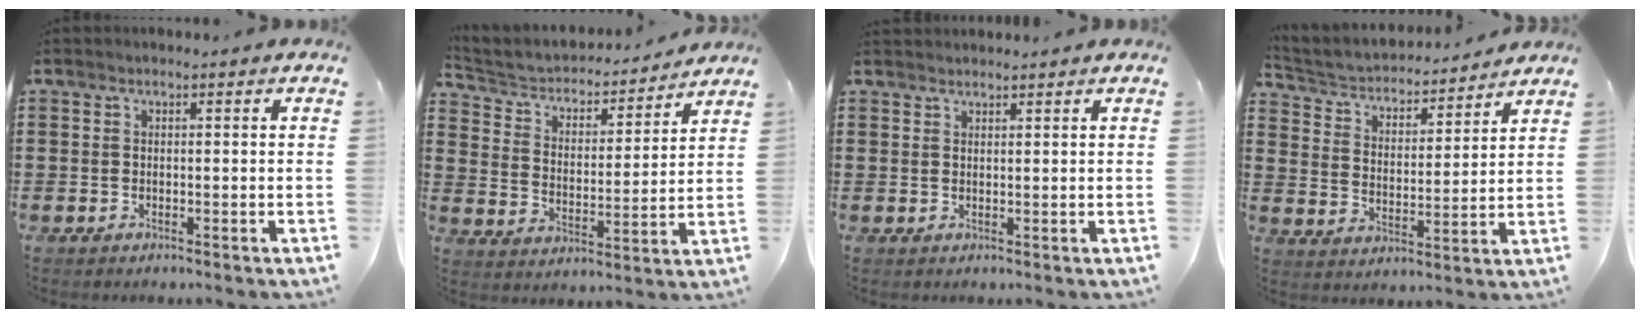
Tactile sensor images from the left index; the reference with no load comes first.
{"total": 3.6, "force": [3.2, 1.3, 0.8], "torque": [-0.037, -0.027, 0.046]}
{"total": 1.2, "force": [1.2, 0.0, 0.1], "torque": [-0.004, -0.001, 0.025]}
{"total": 3.6, "force": [3.5, 0.9, 0.5], "torque": [-0.032, -0.029, 0.052]}